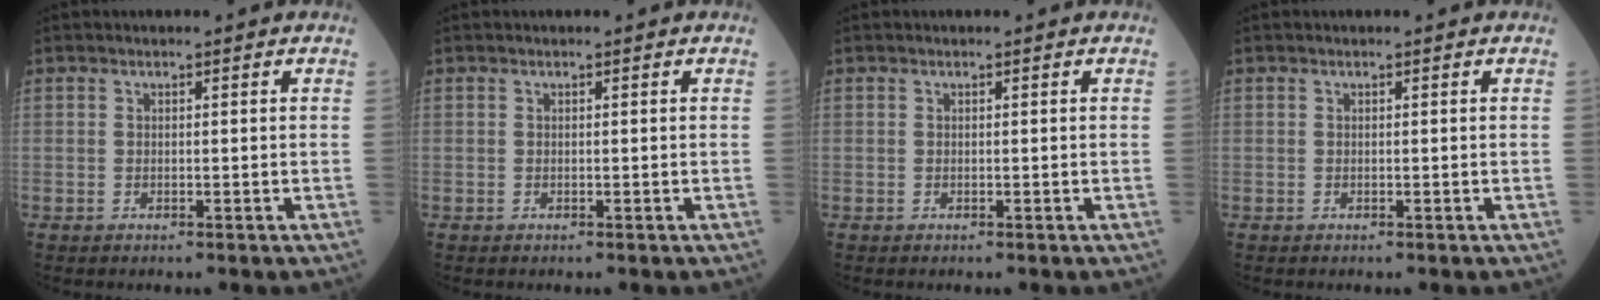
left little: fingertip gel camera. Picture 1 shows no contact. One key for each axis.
{"total": 0.0}
{"total": 0.0}
{"total": 0.0}